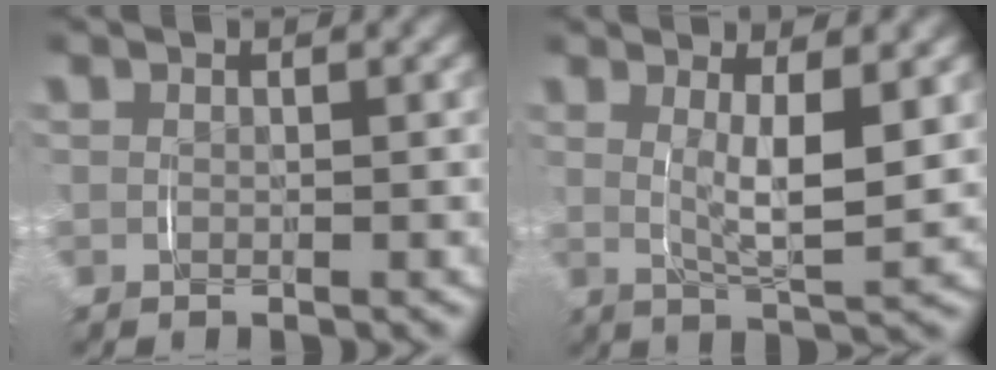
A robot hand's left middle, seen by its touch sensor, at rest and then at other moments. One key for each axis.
{"total": 4.5, "fx": 0.9, "fy": 1.1, "fz": 4.3, "tx": -0.072, "ty": -0.013, "tz": 0.019}